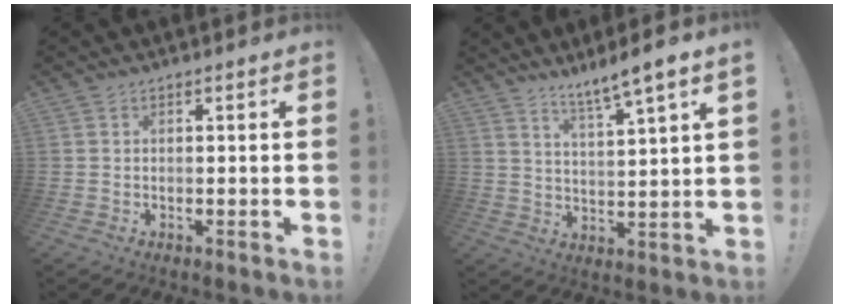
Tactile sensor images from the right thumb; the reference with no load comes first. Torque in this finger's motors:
{"motor_torque": [1.11, 1.11, 0.21, 0.19, 0.09]}